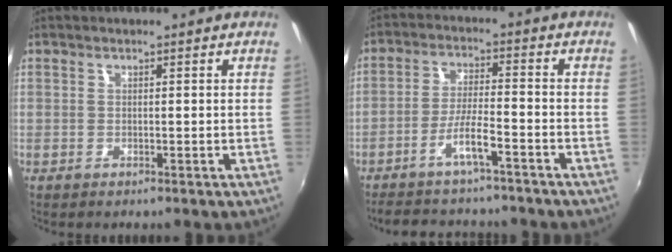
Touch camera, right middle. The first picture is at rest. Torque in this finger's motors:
{"motor_torque": [1.12, -1.02, 0.15, 0.08]}